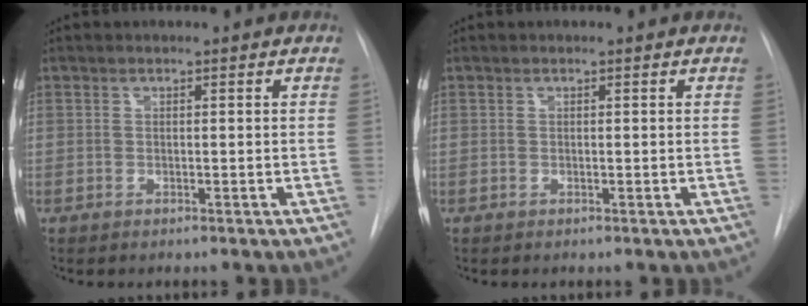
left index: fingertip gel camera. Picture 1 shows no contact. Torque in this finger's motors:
{"motor_torque": [-0.21, 0.30, 0.01, -0.01]}